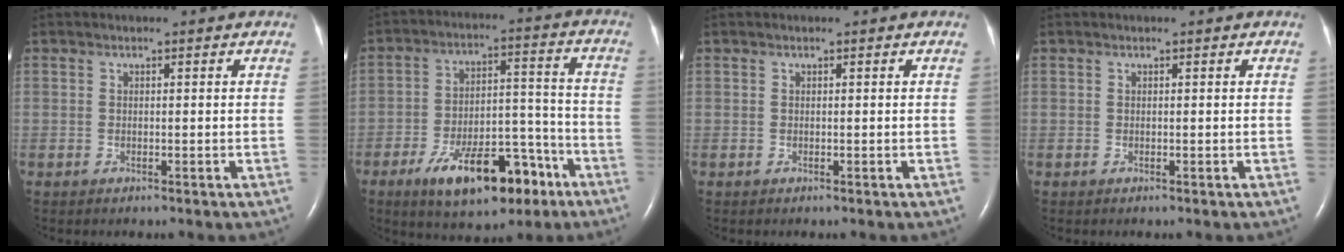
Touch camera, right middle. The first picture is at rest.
{"total": 15.1, "force": [-8.9, 6.2, 10.5], "torque": [-0.160, 0.018, -0.132]}
{"total": 0.0}
{"total": 0.0}